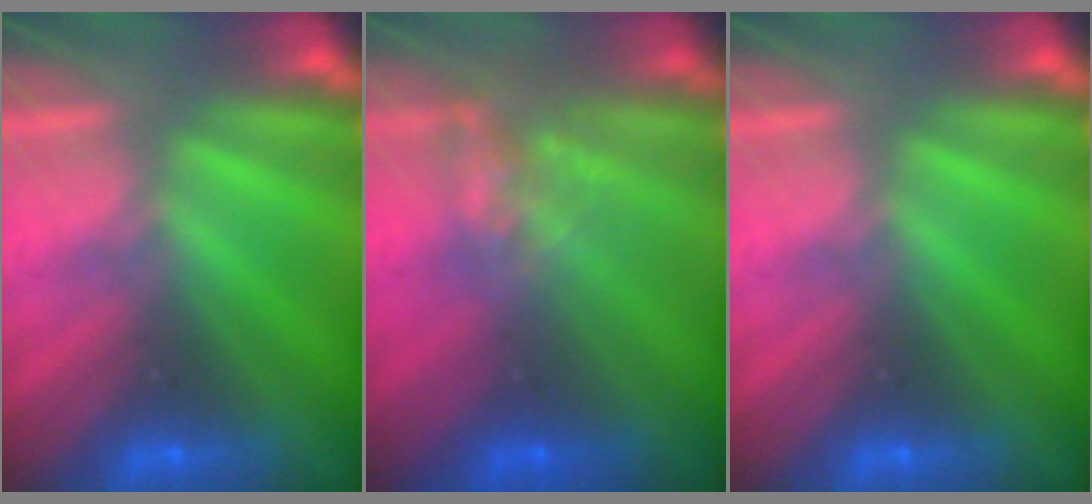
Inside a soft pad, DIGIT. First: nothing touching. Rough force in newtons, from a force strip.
{"total": 4.4}
{"total": 0.0}